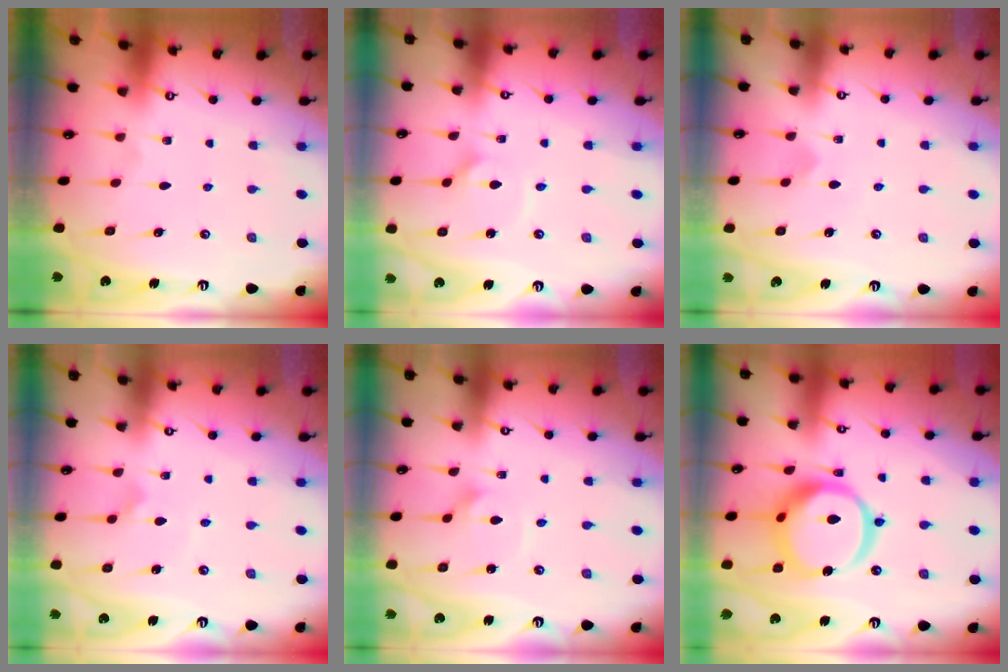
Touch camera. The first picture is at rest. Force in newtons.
{"total": 3.1, "press": 3.1, "slide": 0.2}
{"total": 2.2, "press": 2.2, "slide": 0.2}
{"total": 3.0, "press": 3.0, "slide": 0.3}
{"total": 1.7, "press": 1.7, "slide": 0.2}
{"total": 18.5, "press": 18.4, "slide": 2.1}